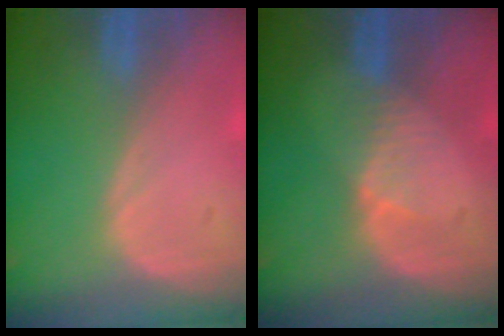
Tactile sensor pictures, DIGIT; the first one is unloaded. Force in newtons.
{"total": 2.7, "press": 2.7, "slide": 0.3}